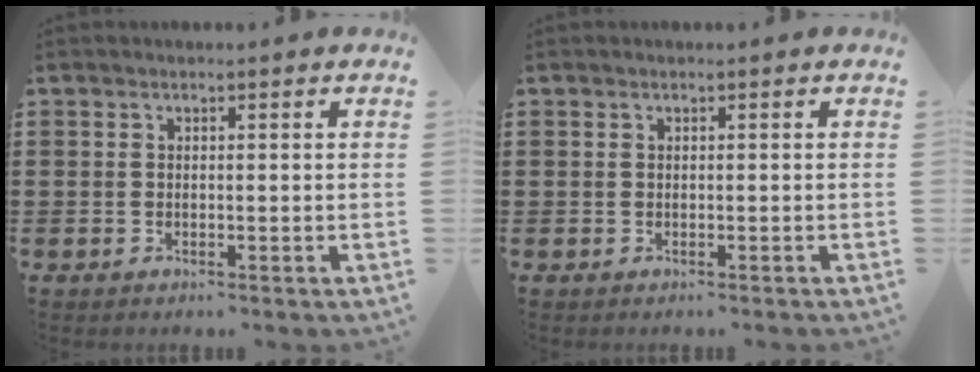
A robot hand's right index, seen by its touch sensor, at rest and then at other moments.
{"total": 0.0}